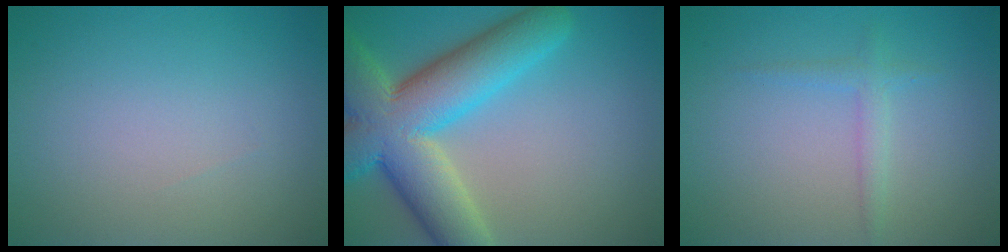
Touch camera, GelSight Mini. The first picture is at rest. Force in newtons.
{"total": 11.4, "press": 11.4, "slide": 1.0}
{"total": 1.4, "press": 1.4, "slide": 0.0}